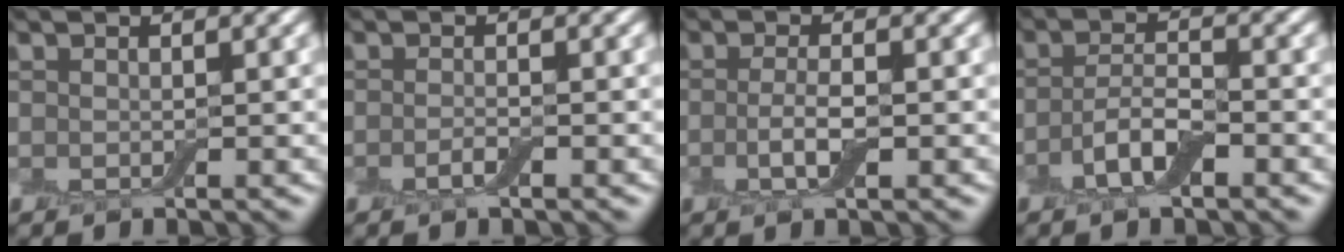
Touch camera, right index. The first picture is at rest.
{"total": 1.1, "force": [-0.6, 0.3, 1.0], "torque": [-0.020, -0.001, -0.014]}
{"total": 2.5, "force": [-0.5, 0.7, 2.3], "torque": [-0.049, -0.002, -0.014]}
{"total": 3.4, "force": [-1.5, 1.2, 2.8], "torque": [-0.060, 0.003, -0.034]}